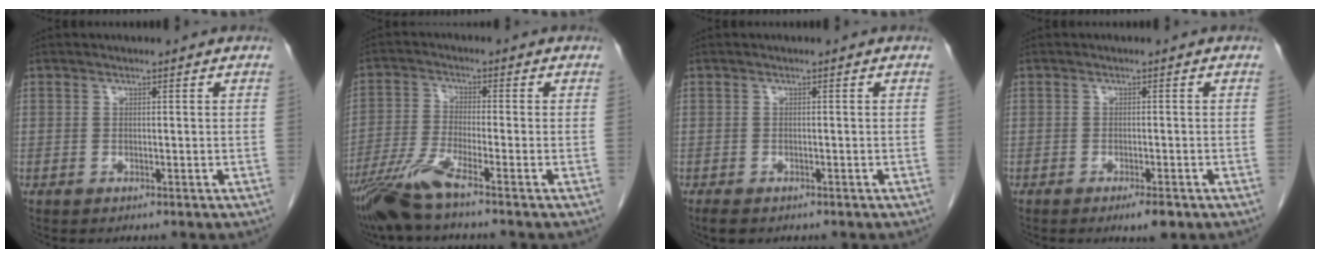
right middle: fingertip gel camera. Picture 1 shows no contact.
{"total": 7.1, "force": [-5.3, -0.6, 4.7], "torque": [-0.100, -0.026, -0.109]}
{"total": 2.2, "force": [-1.6, 1.1, 1.1], "torque": [-0.021, -0.003, -0.018]}
{"total": 2.6, "force": [-1.7, 0.6, 2.0], "torque": [-0.028, -0.002, -0.021]}